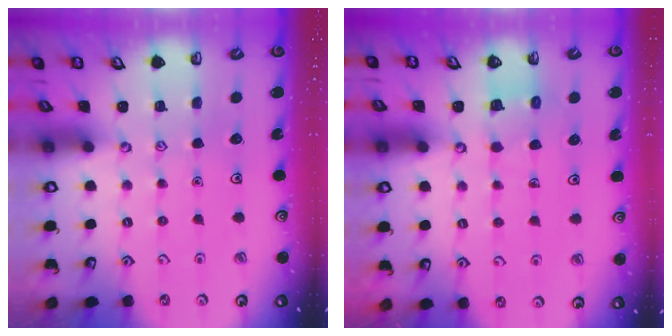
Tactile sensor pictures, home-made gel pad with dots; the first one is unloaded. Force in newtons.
{"total": 5.1, "press": 5.1, "slide": 0.5}